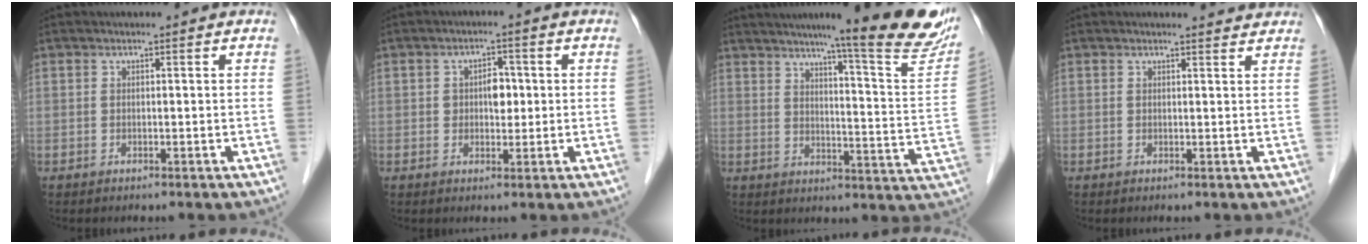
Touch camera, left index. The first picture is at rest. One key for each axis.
{"total": 3.4, "fx": 0.3, "fy": 2.2, "fz": 2.6, "tx": -0.038, "ty": 0.010, "tz": 0.006}
{"total": 20.8, "fx": 16.9, "fy": -0.2, "fz": 12.1, "tx": -0.155, "ty": -0.054, "tz": 0.205}
{"total": 2.3, "fx": 2.3, "fy": 0.3, "fz": 0.1, "tx": -0.009, "ty": -0.003, "tz": 0.020}